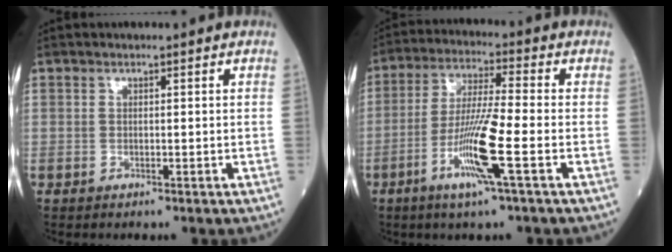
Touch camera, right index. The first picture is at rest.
{"total": 10.6, "force": [-3.9, -0.5, 9.9], "torque": [-0.194, -0.014, -0.078]}